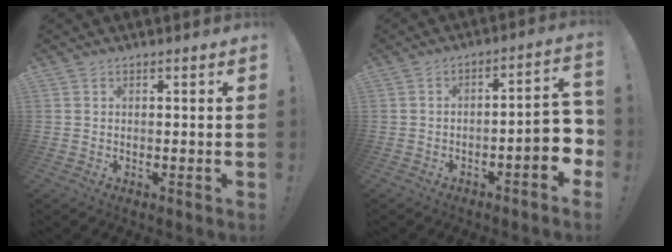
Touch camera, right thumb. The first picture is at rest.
{"total": 8.8, "force": [-3.1, 2.2, 8.0], "torque": [-0.102, 0.004, -0.053]}